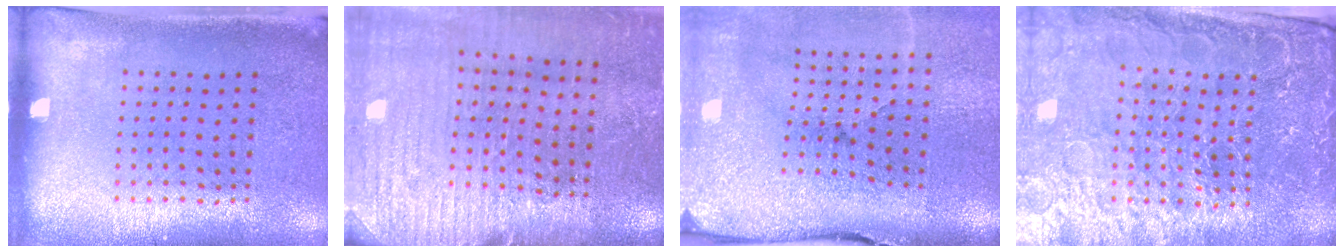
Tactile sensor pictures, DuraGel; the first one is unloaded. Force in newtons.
{"total": 2.9, "press": 2.9, "slide": 0.6}
{"total": 5.0, "press": 3.9, "slide": 3.1}
{"total": 5.2, "press": 4.8, "slide": 2.0}